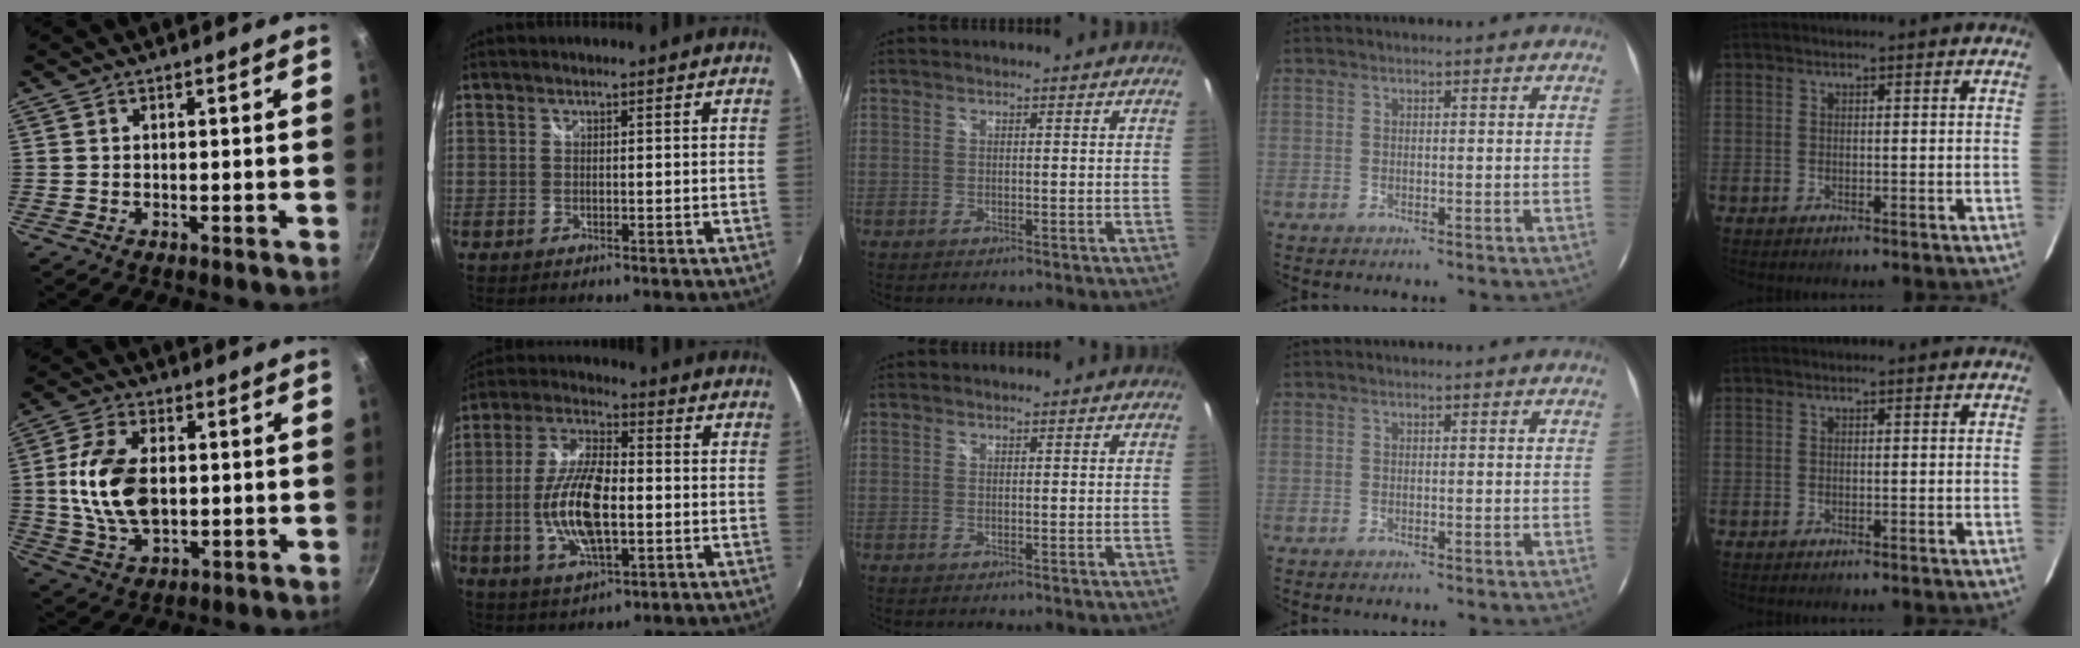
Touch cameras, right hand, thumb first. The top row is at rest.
{"thumb": {"total": 13.6, "force": [0.5, 8.3, 10.8], "torque": [-0.195, 0.004, 0.011]}, "index": {"total": 14.3, "force": [-2.2, 5.7, 12.9], "torque": [-0.263, -0.001, -0.040]}}